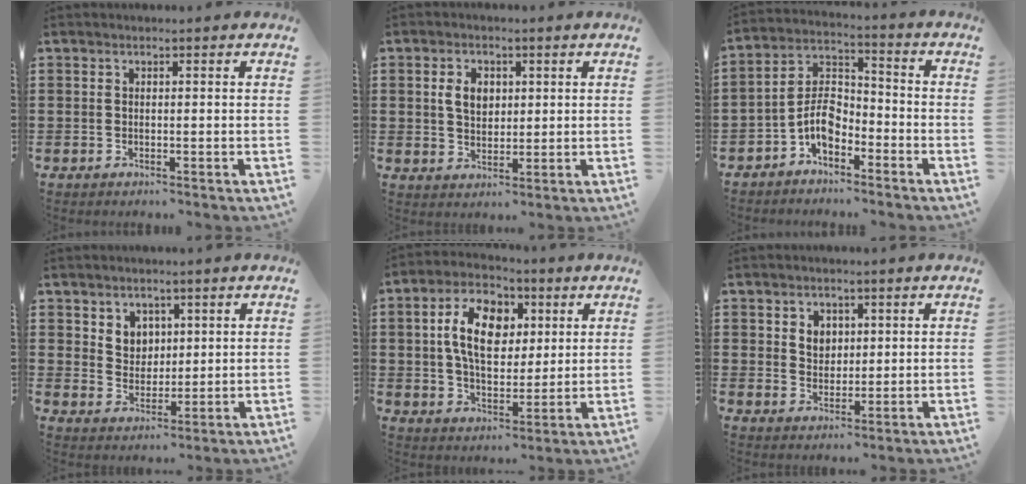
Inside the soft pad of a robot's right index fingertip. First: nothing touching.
{"total": 4.4, "force": [1.0, 3.0, 3.0], "torque": [-0.060, 0.010, 0.013]}
{"total": 6.3, "force": [-3.5, 3.5, 4.0], "torque": [-0.092, 0.010, -0.073]}
{"total": 4.3, "force": [2.5, 3.4, 0.8], "torque": [-0.023, 0.005, 0.045]}
{"total": 10.5, "force": [2.4, 6.5, 7.9], "torque": [-0.173, 0.016, 0.040]}
{"total": 3.1, "force": [1.4, 2.6, 1.0], "torque": [-0.030, 0.011, 0.024]}